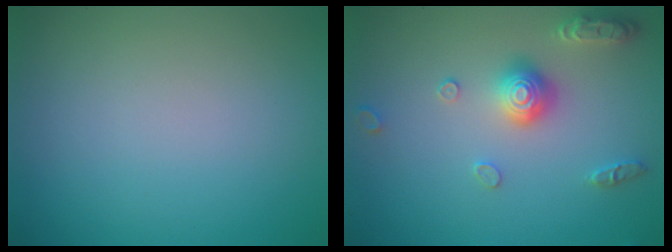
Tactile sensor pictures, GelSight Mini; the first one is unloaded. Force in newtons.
{"total": 2.9, "press": 2.9, "slide": 0.2}